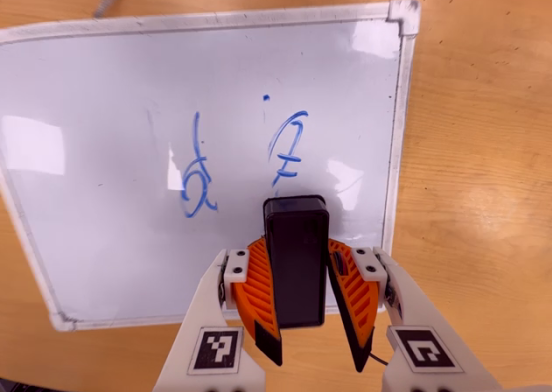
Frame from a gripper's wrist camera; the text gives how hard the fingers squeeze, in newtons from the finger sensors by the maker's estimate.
{"total": 8.1, "left": 9.0, "right": 7.1}